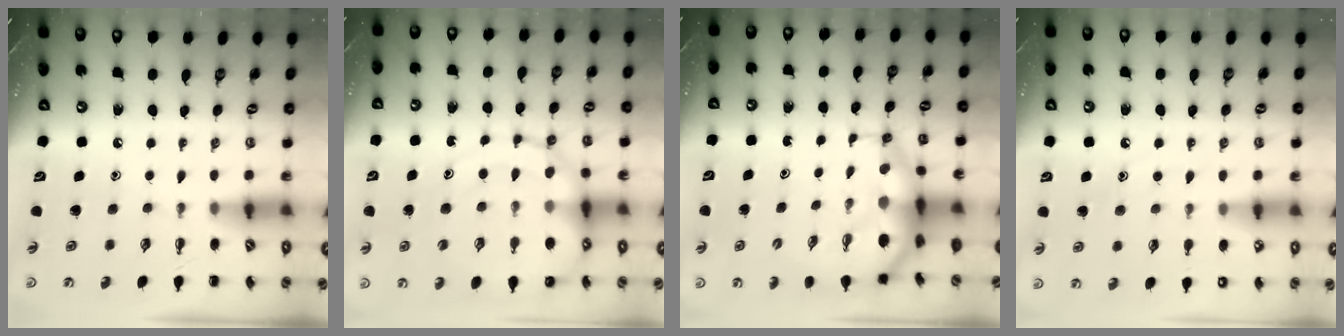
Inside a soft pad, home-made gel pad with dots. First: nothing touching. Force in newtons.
{"total": 16.8, "press": 16.4, "slide": 3.7}
{"total": 7.5, "press": 7.2, "slide": 1.9}
{"total": 8.4, "press": 8.2, "slide": 1.4}